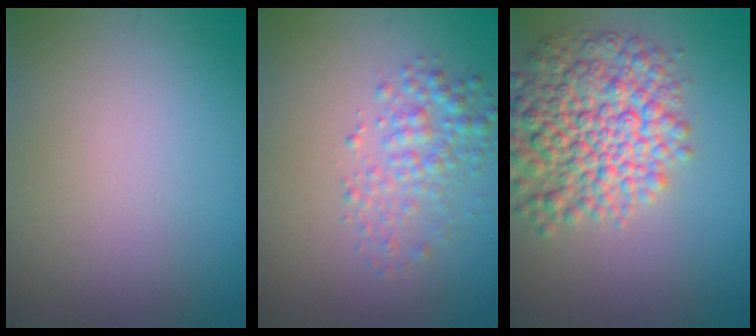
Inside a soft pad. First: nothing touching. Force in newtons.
{"total": 2.8, "press": 2.8, "slide": 0.0}
{"total": 8.2, "press": 8.2, "slide": 0.3}